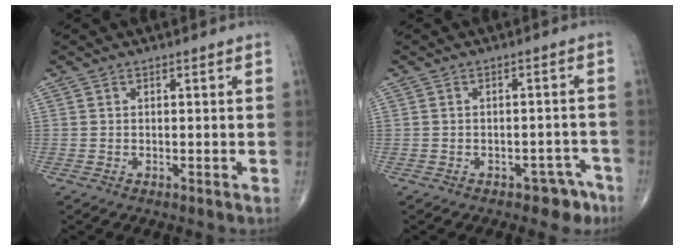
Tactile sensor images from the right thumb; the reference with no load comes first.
{"total": 4.2, "force": [-2.9, 2.6, 1.6], "torque": [-0.003, 0.029, -0.035]}